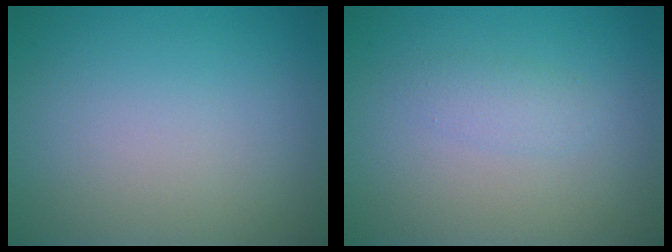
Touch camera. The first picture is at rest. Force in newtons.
{"total": 1.4, "press": 1.4, "slide": 0.0}